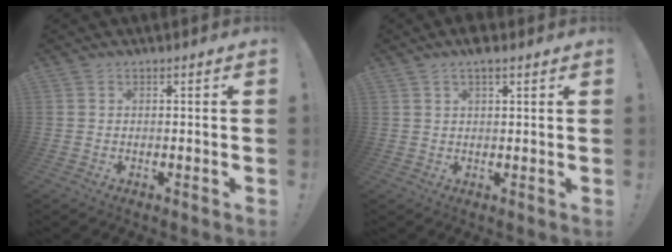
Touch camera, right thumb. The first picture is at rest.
{"total": 3.6, "force": [2.5, 1.1, 2.4], "torque": [-0.052, -0.006, 0.045]}